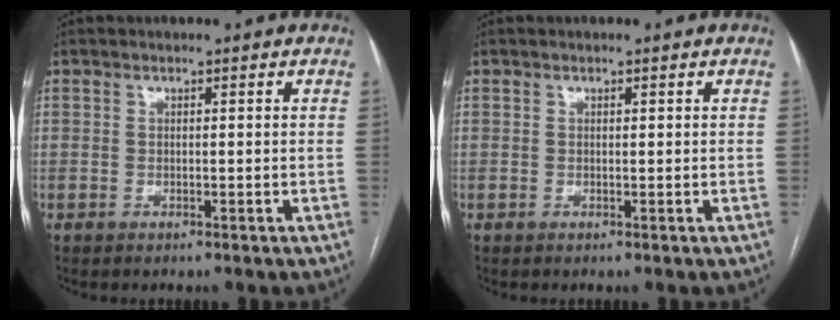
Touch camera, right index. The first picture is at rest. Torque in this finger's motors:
{"motor_torque": [0.03, 0.11, -0.02, 0.00]}